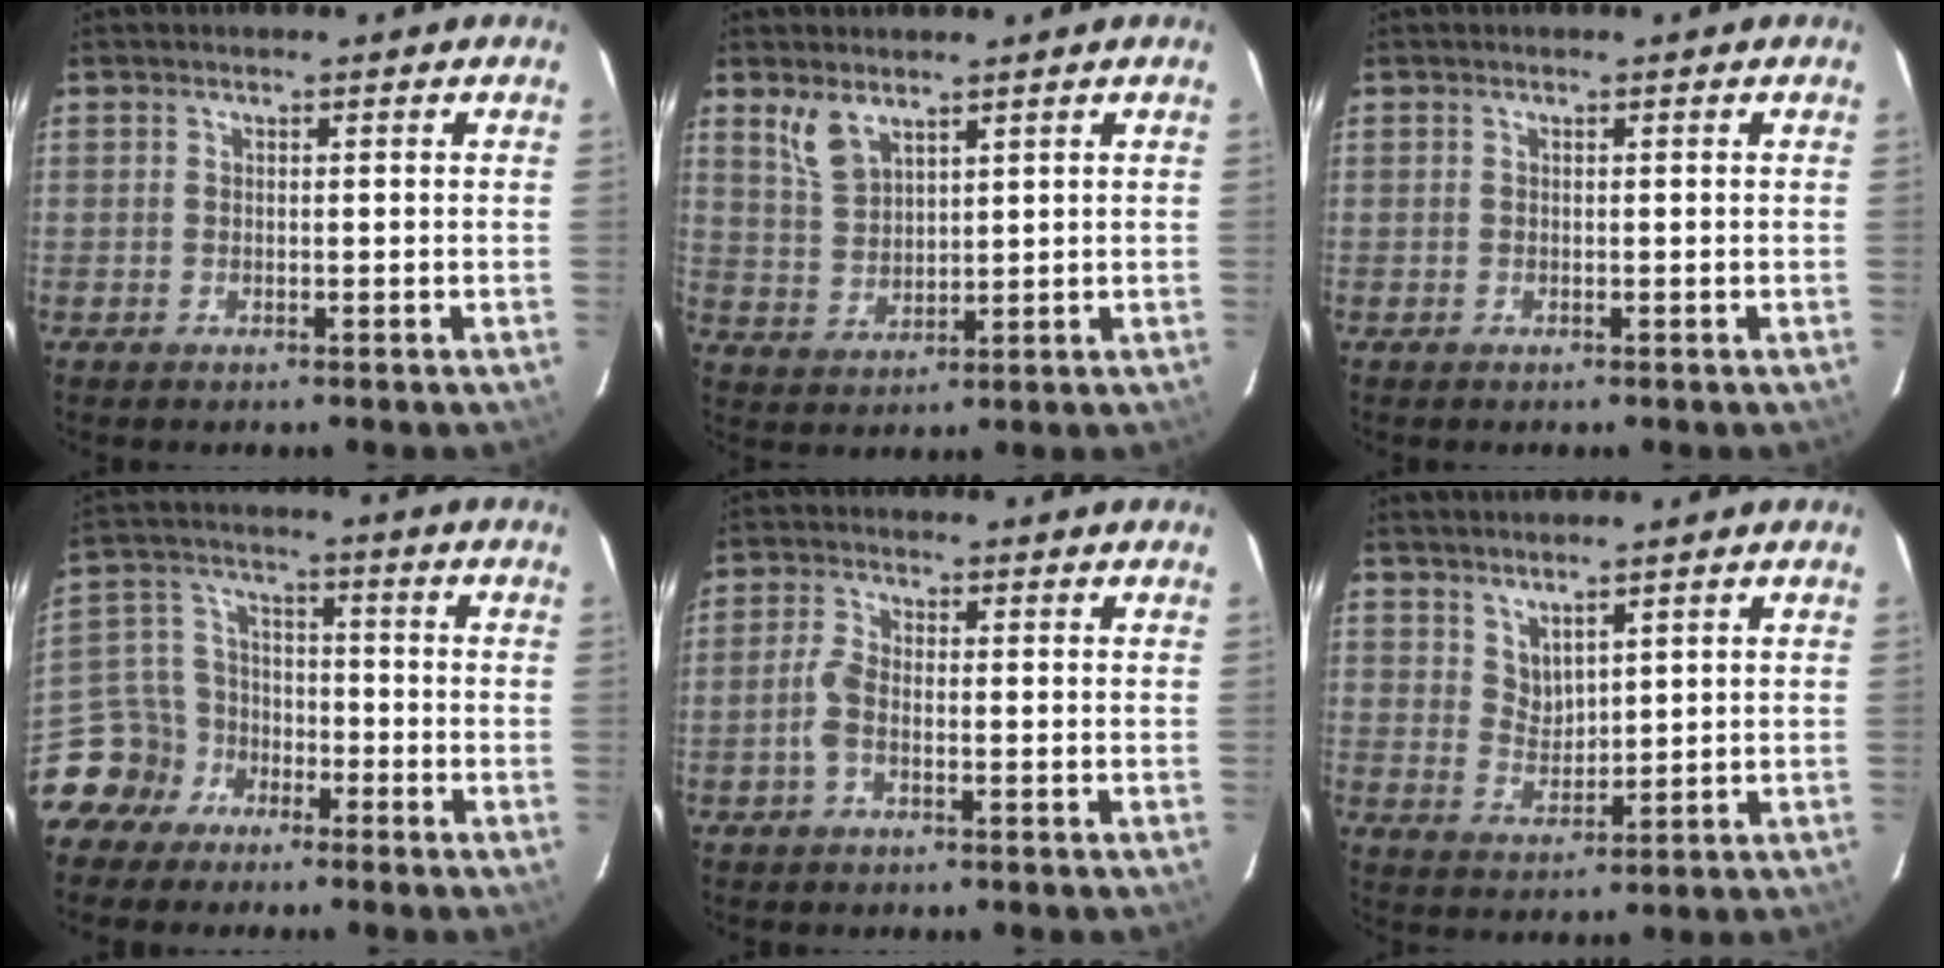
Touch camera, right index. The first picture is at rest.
{"total": 5.6, "force": [4.0, 2.5, 3.0], "torque": [-0.061, 0.004, 0.089]}
{"total": 0.0}
{"total": 9.5, "force": [-6.7, 6.7, 0.8], "torque": [-0.035, 0.036, -0.133]}
{"total": 3.0, "force": [-1.2, 1.0, 2.5], "torque": [-0.067, 0.005, -0.025]}
{"total": 3.9, "force": [3.1, 1.6, 1.6], "torque": [-0.023, -0.006, 0.062]}